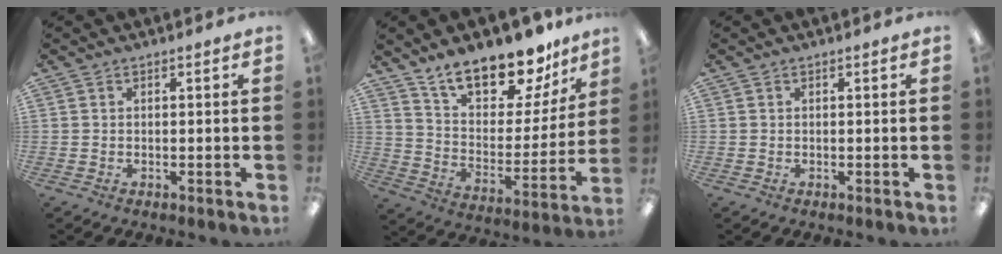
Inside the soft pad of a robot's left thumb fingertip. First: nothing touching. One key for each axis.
{"total": 18.7, "fx": 15.7, "fy": 7.0, "fz": 7.5, "tx": -0.122, "ty": -0.112, "tz": 0.275}
{"total": 0.0}